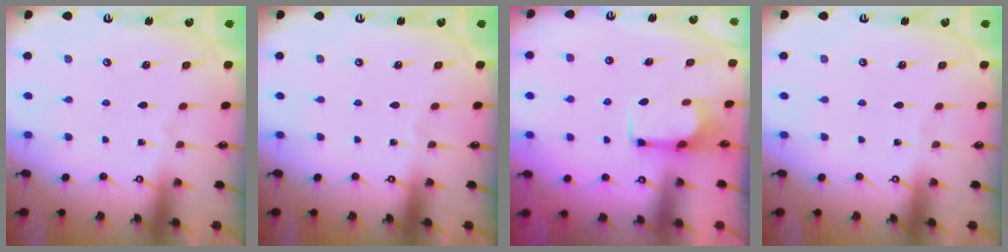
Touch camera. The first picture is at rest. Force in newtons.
{"total": 0.0}
{"total": 2.5, "press": 2.3, "slide": 0.8}
{"total": 0.0}